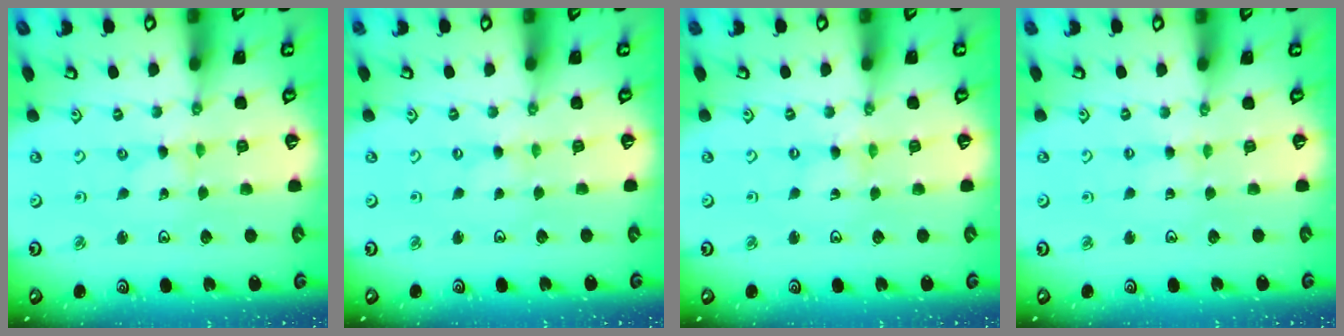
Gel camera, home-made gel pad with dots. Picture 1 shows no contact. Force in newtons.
{"total": 0.0}
{"total": 0.5, "press": 0.5, "slide": 0.1}
{"total": 1.7, "press": 1.6, "slide": 0.4}